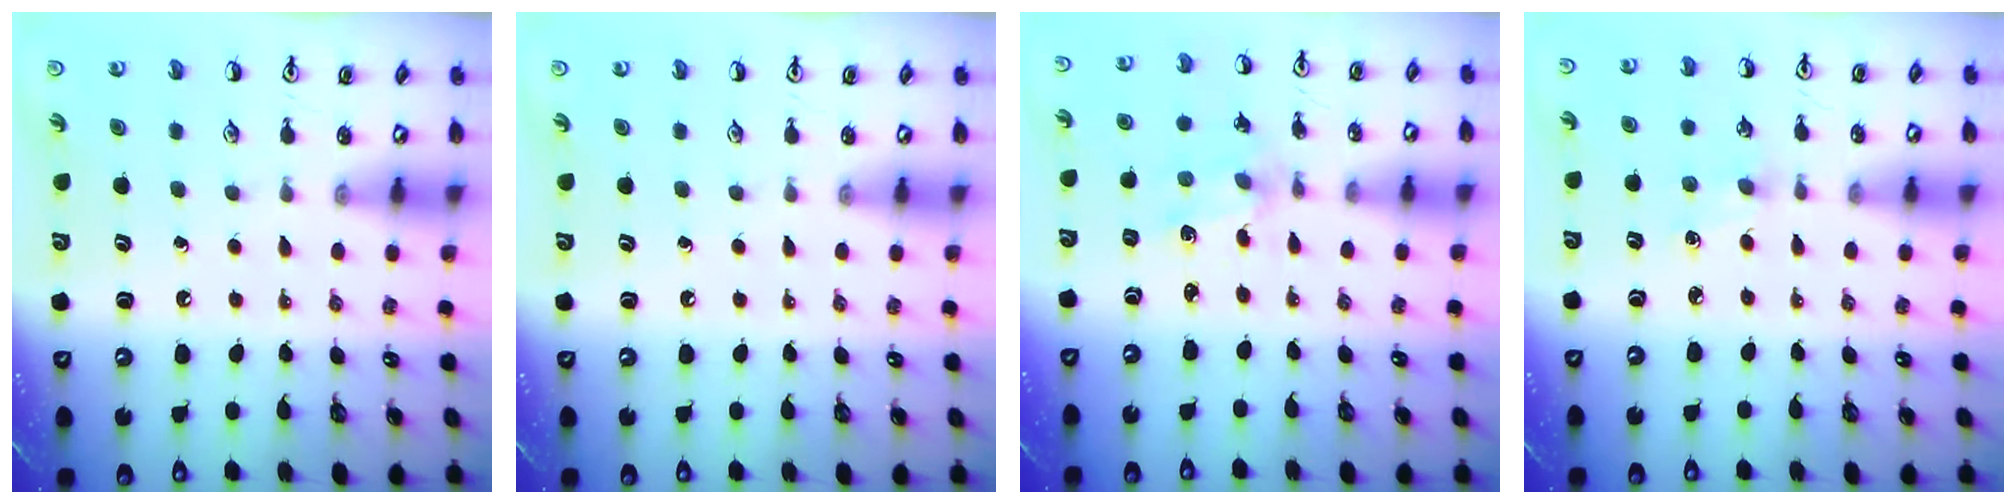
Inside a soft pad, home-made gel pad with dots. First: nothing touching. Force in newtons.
{"total": 0.0}
{"total": 1.9, "press": 1.9, "slide": 0.5}
{"total": 2.8, "press": 2.8, "slide": 0.4}